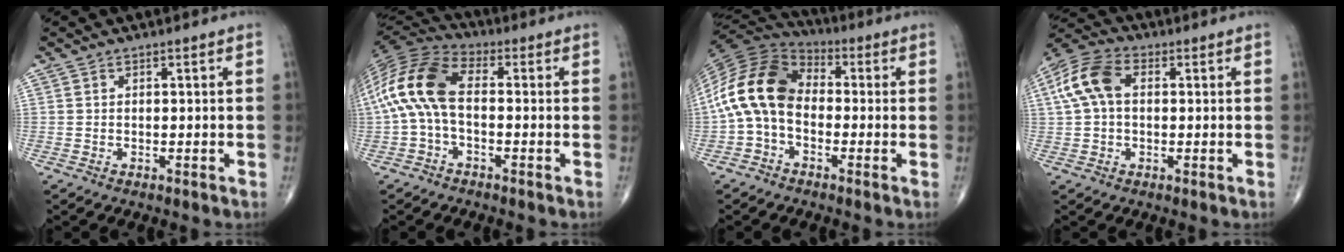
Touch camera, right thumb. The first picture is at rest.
{"total": 13.7, "force": [-0.4, 7.2, 11.6], "torque": [-0.246, 0.033, -0.020]}
{"total": 14.6, "force": [-1.4, 9.8, 10.7], "torque": [-0.206, 0.041, -0.039]}
{"total": 9.7, "force": [1.5, 6.2, 7.3], "torque": [-0.159, 0.029, 0.022]}